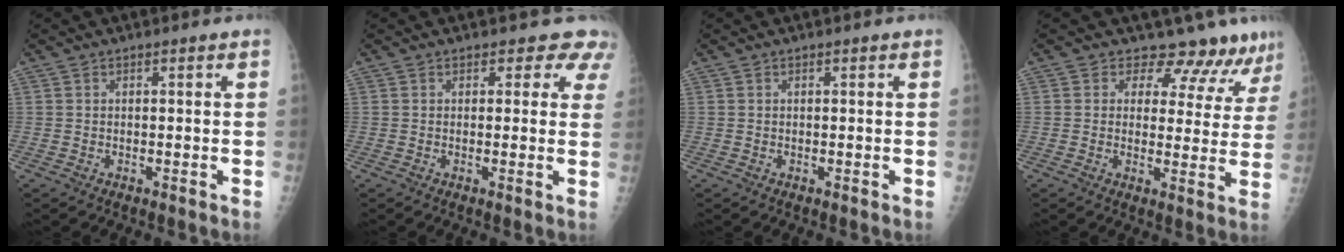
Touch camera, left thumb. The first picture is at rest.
{"total": 4.4, "force": [3.7, 2.4, -0.1], "torque": [0.040, -0.018, 0.016]}
{"total": 0.0}
{"total": 10.2, "force": [9.2, 4.0, 1.3], "torque": [0.027, -0.053, 0.093]}